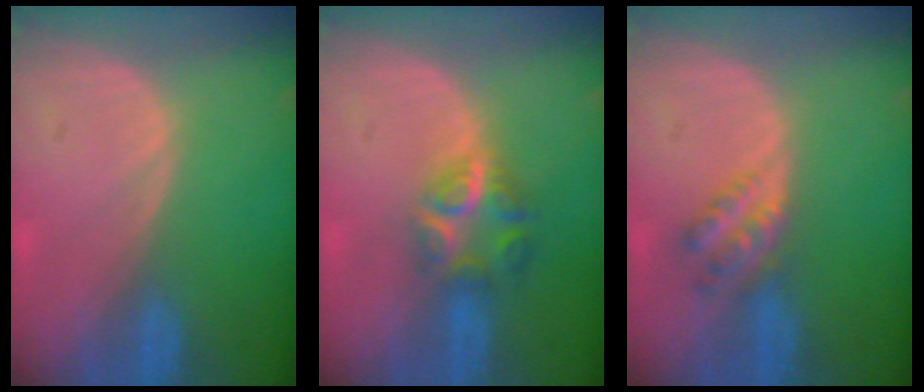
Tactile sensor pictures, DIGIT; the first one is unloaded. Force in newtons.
{"total": 5.9, "press": 5.4, "slide": 2.5}
{"total": 4.5, "press": 3.8, "slide": 2.5}